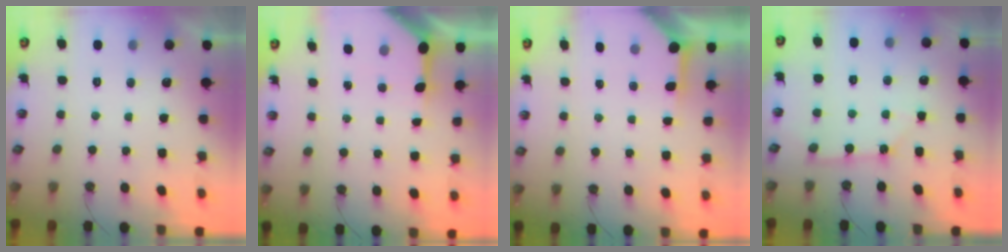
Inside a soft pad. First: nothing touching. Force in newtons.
{"total": 6.2, "press": 6.1, "slide": 0.7}
{"total": 3.8, "press": 3.8, "slide": 0.4}
{"total": 2.2, "press": 2.2, "slide": 0.3}